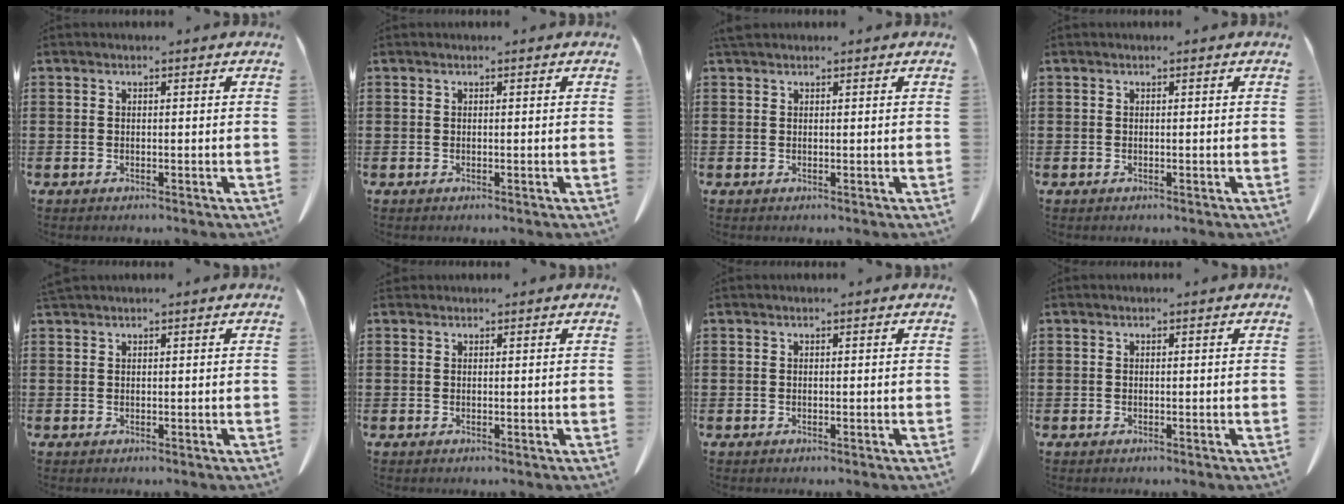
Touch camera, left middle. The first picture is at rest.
{"total": 0.0}
{"total": 1.1, "force": [1.0, 0.5, 0.4], "torque": [-0.012, 0.000, 0.020]}
{"total": 0.0}
{"total": 0.7, "force": [0.7, -0.1, 0.2], "torque": [-0.006, -0.003, 0.016]}
{"total": 0.5, "force": [0.5, 0.2, 0.1], "torque": [-0.003, -0.001, 0.011]}
{"total": 0.0}
{"total": 0.0}